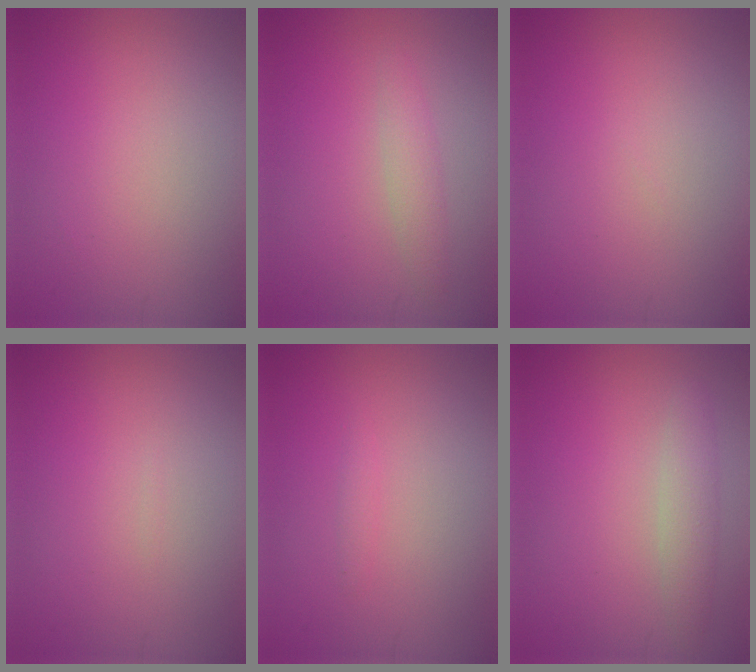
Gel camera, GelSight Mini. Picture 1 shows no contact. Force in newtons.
{"total": 1.8, "press": 1.8, "slide": 0.1}
{"total": 0.0}
{"total": 0.0}
{"total": 0.6, "press": 0.6, "slide": 0.1}
{"total": 2.1, "press": 2.1, "slide": 0.0}